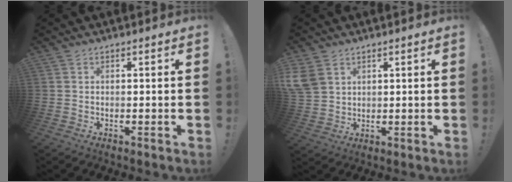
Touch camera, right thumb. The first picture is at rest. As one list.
[{"total": 7.0, "force": [3.4, 5.2, 3.4], "torque": [-0.069, -0.009, 0.068]}]